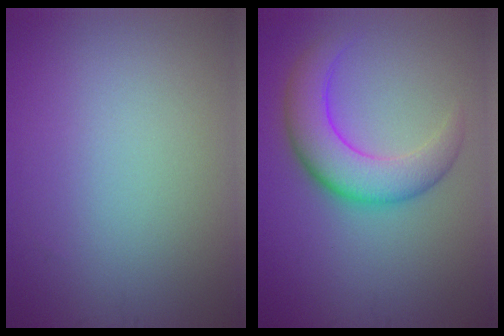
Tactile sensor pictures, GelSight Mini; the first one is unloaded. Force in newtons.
{"total": 5.7, "press": 5.7, "slide": 0.0}